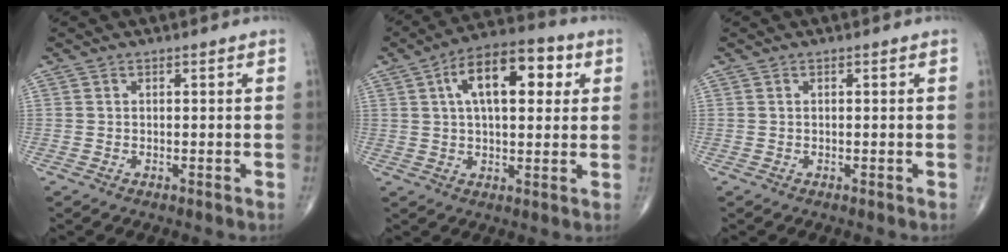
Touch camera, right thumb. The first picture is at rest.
{"total": 14.5, "force": [4.3, 7.0, 11.9], "torque": [-0.166, 0.018, 0.061]}
{"total": 0.0}